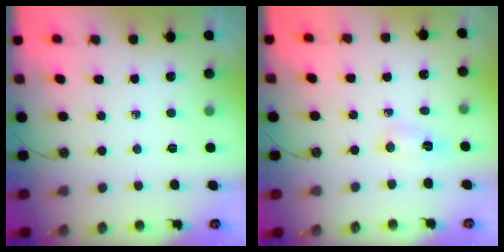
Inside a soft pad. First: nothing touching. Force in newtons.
{"total": 2.6, "press": 1.3, "slide": 2.2}